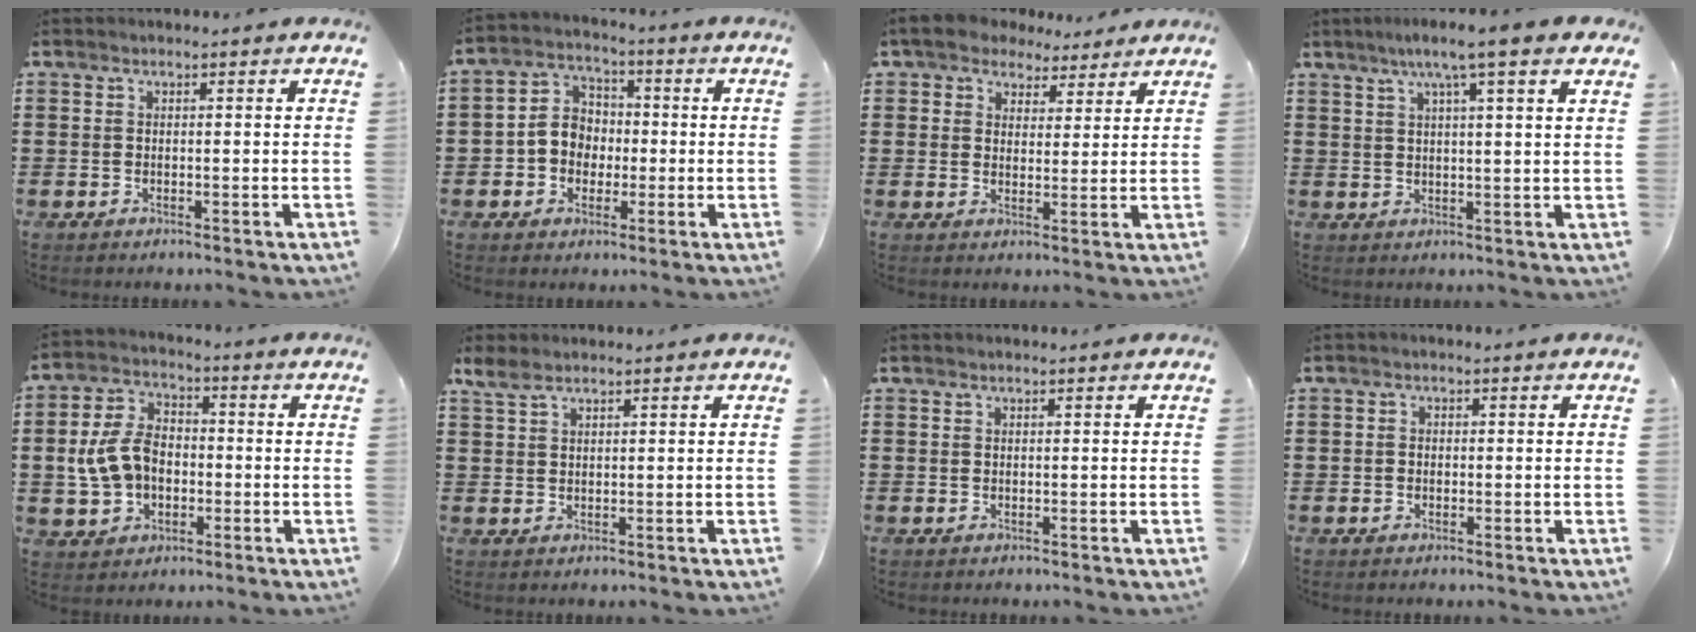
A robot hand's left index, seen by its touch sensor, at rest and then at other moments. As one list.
[{"total": 5.6, "force": [-1.1, 5.1, 2.0], "torque": [-0.060, 0.017, -0.025]}, {"total": 4.8, "force": [4.1, 2.3, 0.9], "torque": [-0.041, -0.004, 0.073]}, {"total": 5.9, "force": [3.8, -0.4, 4.5], "torque": [-0.096, 0.000, 0.061]}, {"total": 8.3, "force": [-0.7, 6.1, 5.7], "torque": [-0.146, 0.009, -0.019]}, {"total": 2.2, "force": [1.5, 0.9, 1.4], "torque": [-0.032, 0.003, 0.029]}, {"total": 0.0}, {"total": 0.9, "force": [-0.5, 0.7, 0.2], "torque": [-0.007, 0.002, -0.011]}]